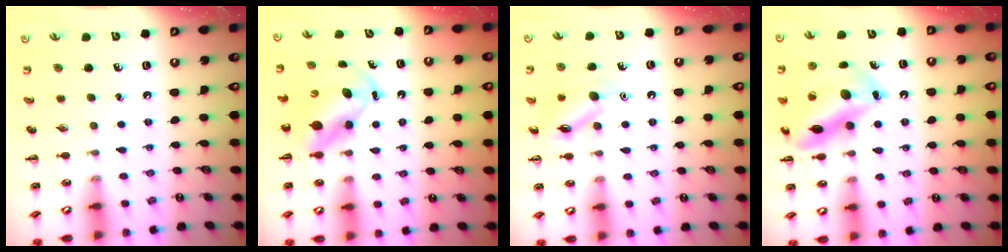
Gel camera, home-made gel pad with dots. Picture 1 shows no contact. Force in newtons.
{"total": 5.7, "press": 5.6, "slide": 1.1}
{"total": 11.6, "press": 11.5, "slide": 1.0}
{"total": 16.2, "press": 16.2, "slide": 1.5}